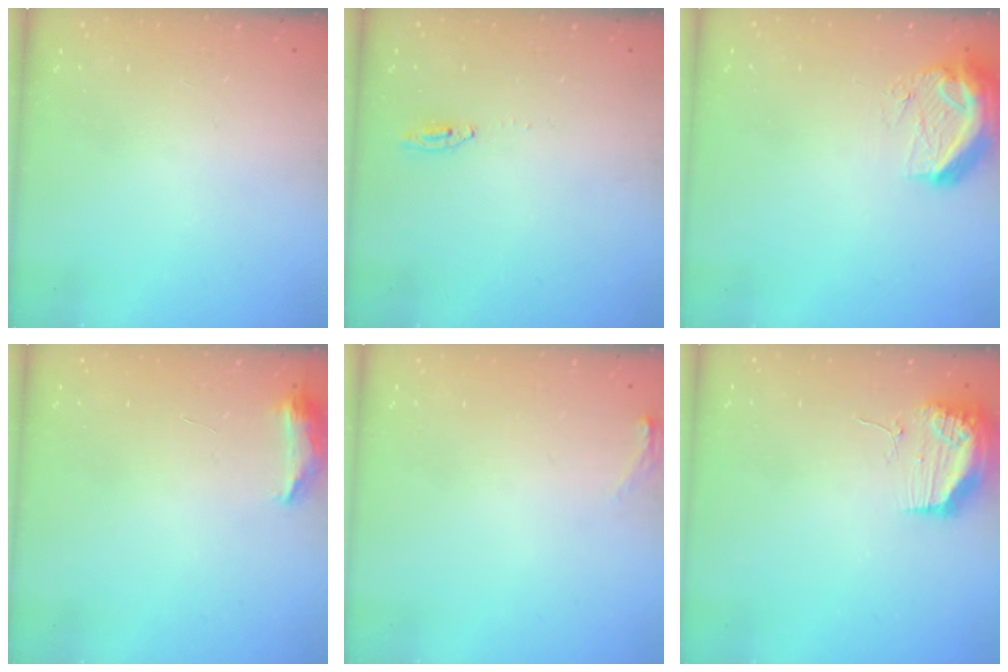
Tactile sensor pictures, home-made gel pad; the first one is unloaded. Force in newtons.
{"total": 3.3, "press": 3.3, "slide": 0.3}
{"total": 10.5, "press": 10.5, "slide": 0.7}
{"total": 6.6, "press": 6.6, "slide": 0.6}
{"total": 4.0, "press": 3.9, "slide": 1.0}
{"total": 17.5, "press": 13.2, "slide": 11.5}